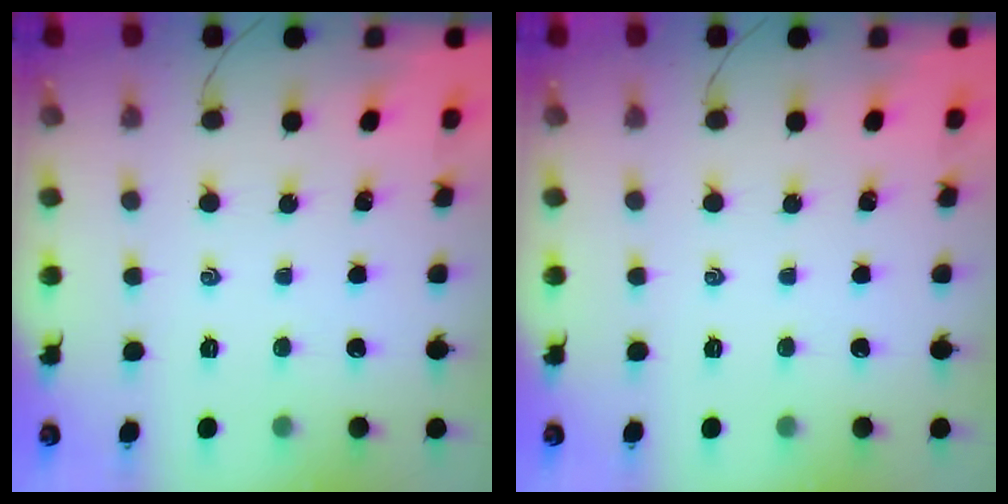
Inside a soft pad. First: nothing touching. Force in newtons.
{"total": 0.0}